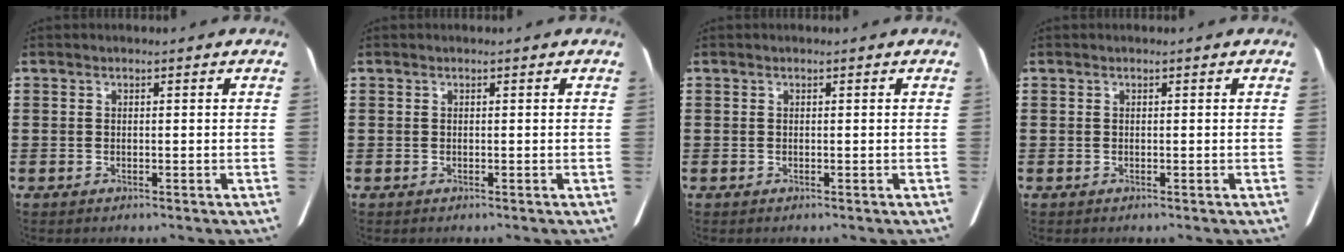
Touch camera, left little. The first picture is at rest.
{"total": 0.0}
{"total": 0.0}
{"total": 0.0}